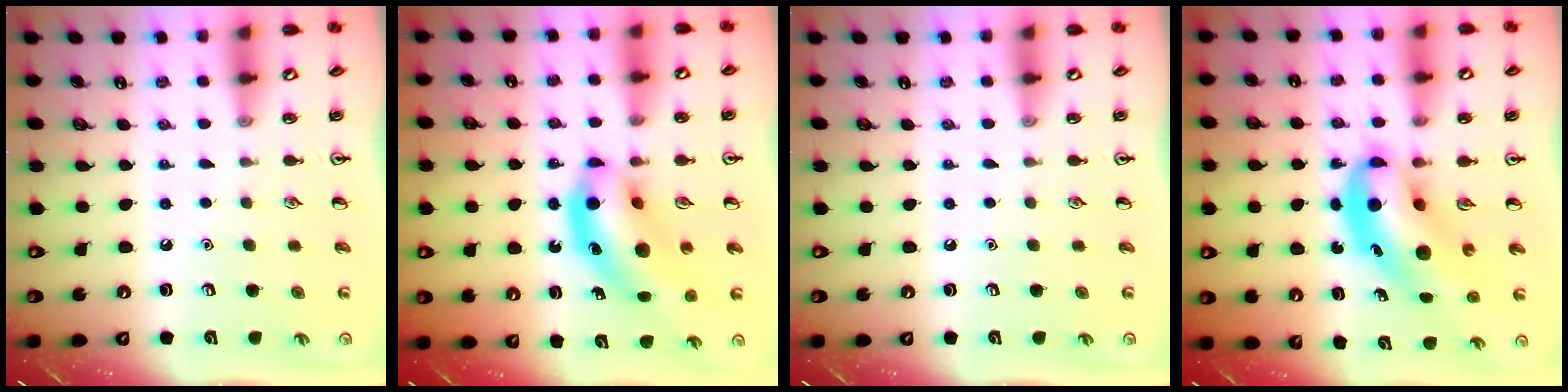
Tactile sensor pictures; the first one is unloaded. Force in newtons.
{"total": 12.1, "press": 11.6, "slide": 3.5}
{"total": 0.0}
{"total": 10.5, "press": 10.1, "slide": 3.0}